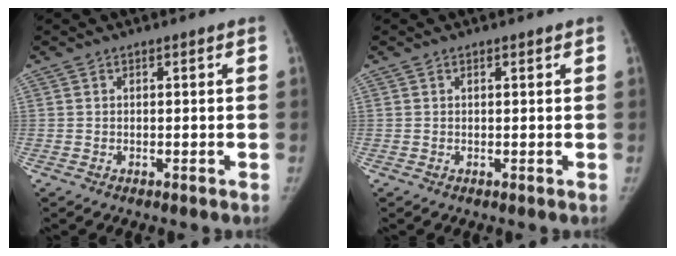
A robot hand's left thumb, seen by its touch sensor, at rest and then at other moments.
{"total": 0.6, "force": [0.5, 0.2, 0.3], "torque": [-0.007, -0.002, 0.008]}